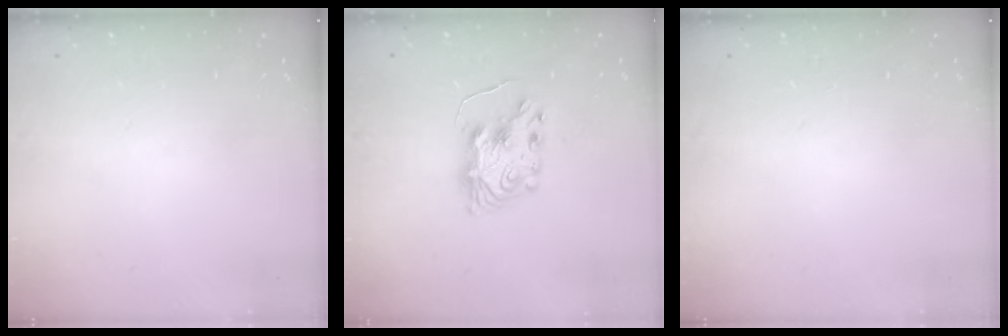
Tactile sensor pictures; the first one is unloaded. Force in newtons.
{"total": 8.8, "press": 8.8, "slide": 0.6}
{"total": 0.0}